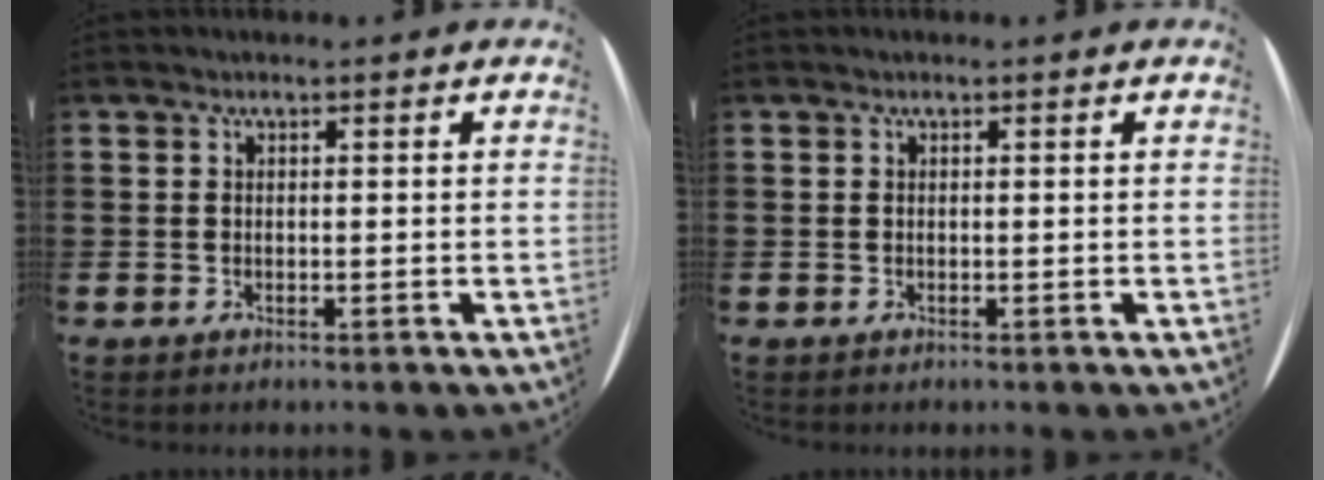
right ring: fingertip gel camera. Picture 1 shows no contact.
{"total": 0.0}